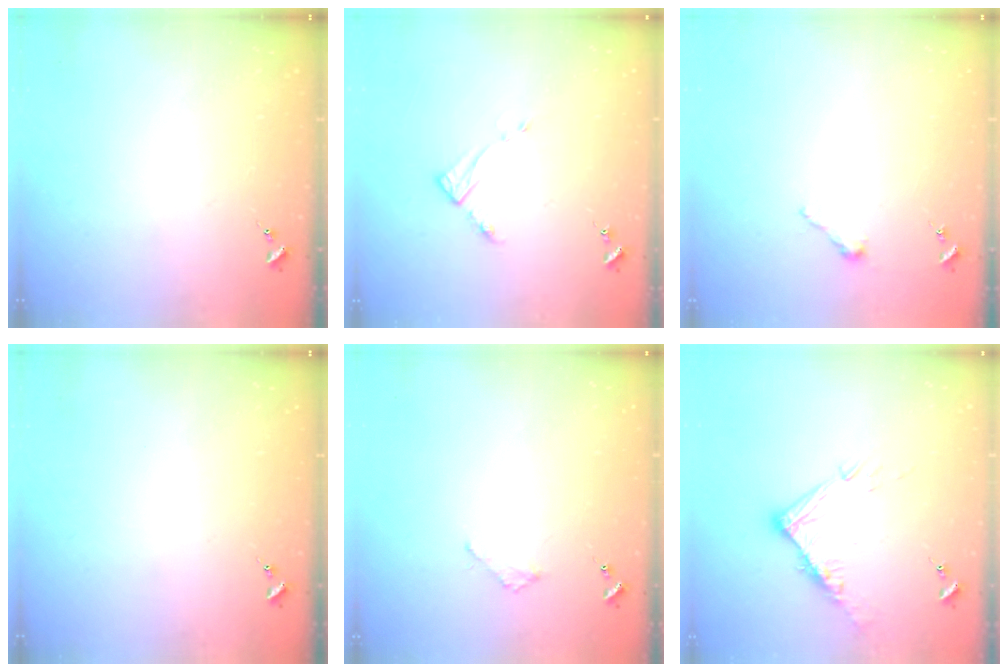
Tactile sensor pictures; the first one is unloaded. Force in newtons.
{"total": 2.8, "press": 2.8, "slide": 0.4}
{"total": 2.5, "press": 2.5, "slide": 0.2}
{"total": 0.0}
{"total": 2.1, "press": 2.1, "slide": 0.2}
{"total": 12.1, "press": 12.1, "slide": 1.2}